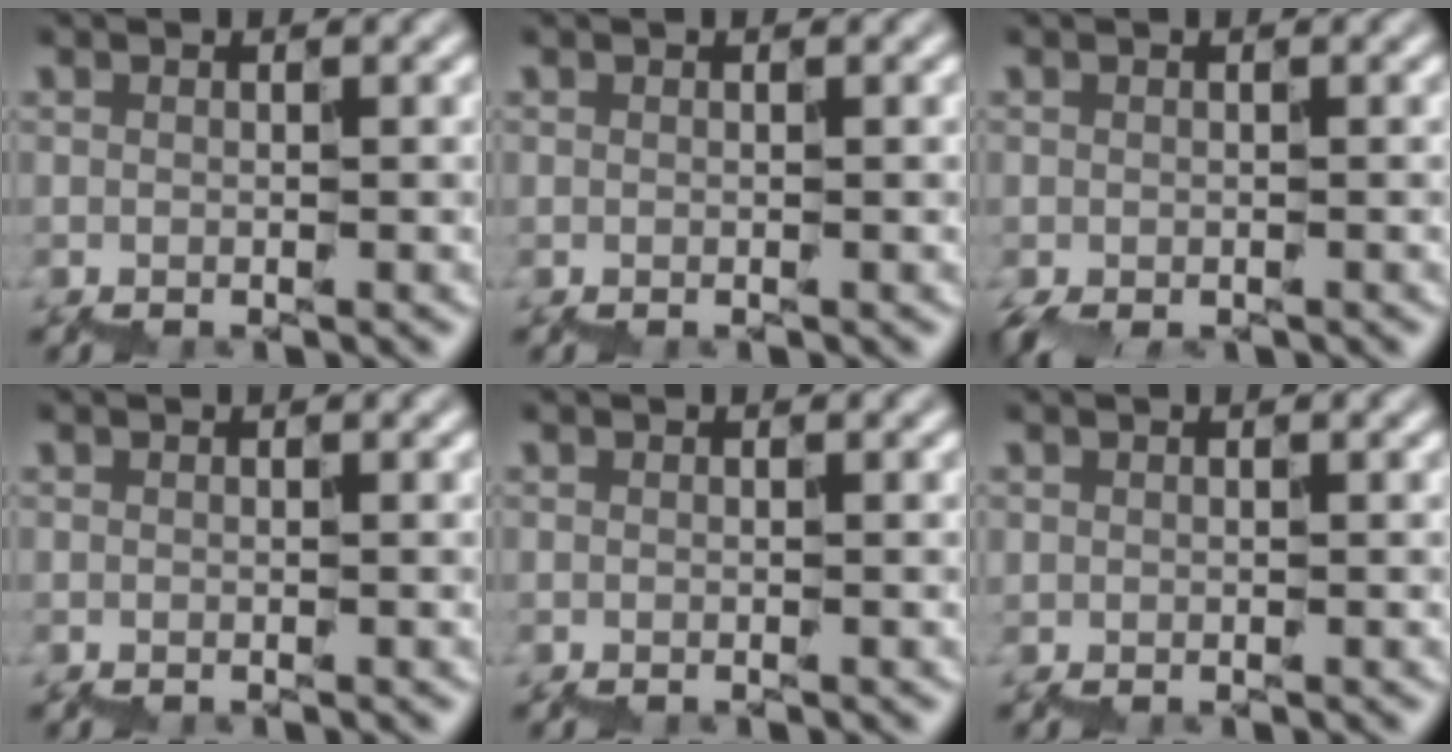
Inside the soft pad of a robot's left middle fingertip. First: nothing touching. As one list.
[{"total": 0.0}, {"total": 1.8, "force": [-1.3, 0.8, 1.0], "torque": [-0.017, -0.005, -0.011]}, {"total": 0.0}, {"total": 0.0}, {"total": 0.0}]